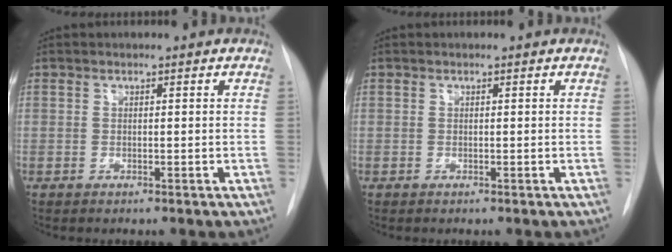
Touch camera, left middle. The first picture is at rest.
{"total": 0.0}